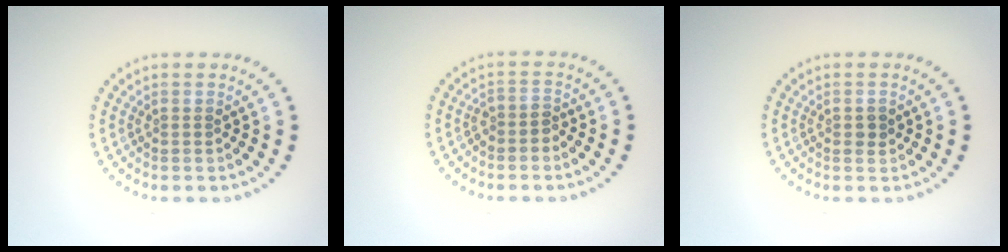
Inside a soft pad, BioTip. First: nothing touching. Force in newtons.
{"total": 1.5, "press": 1.1, "slide": 0.9}
{"total": 1.0, "press": 1.0, "slide": 0.1}